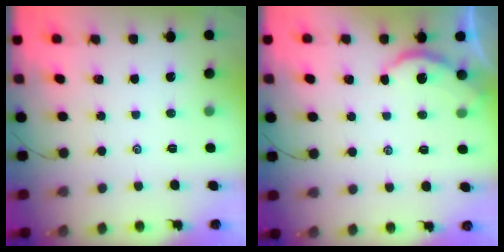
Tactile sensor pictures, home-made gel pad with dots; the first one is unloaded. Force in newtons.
{"total": 3.0, "press": 3.0, "slide": 0.3}